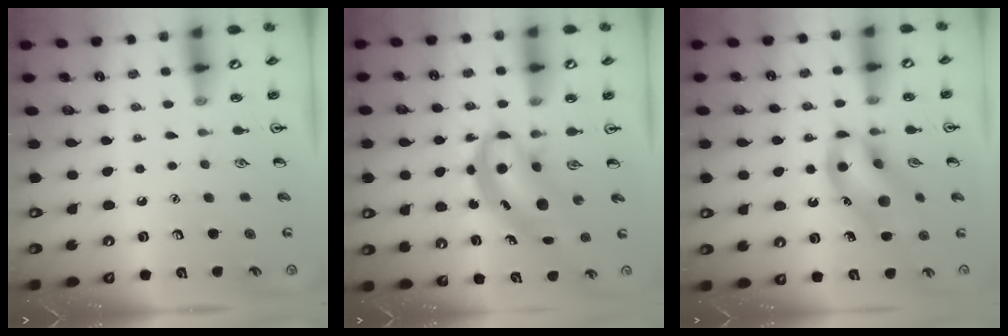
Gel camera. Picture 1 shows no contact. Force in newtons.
{"total": 5.4, "press": 5.3, "slide": 0.8}
{"total": 13.6, "press": 13.5, "slide": 1.5}